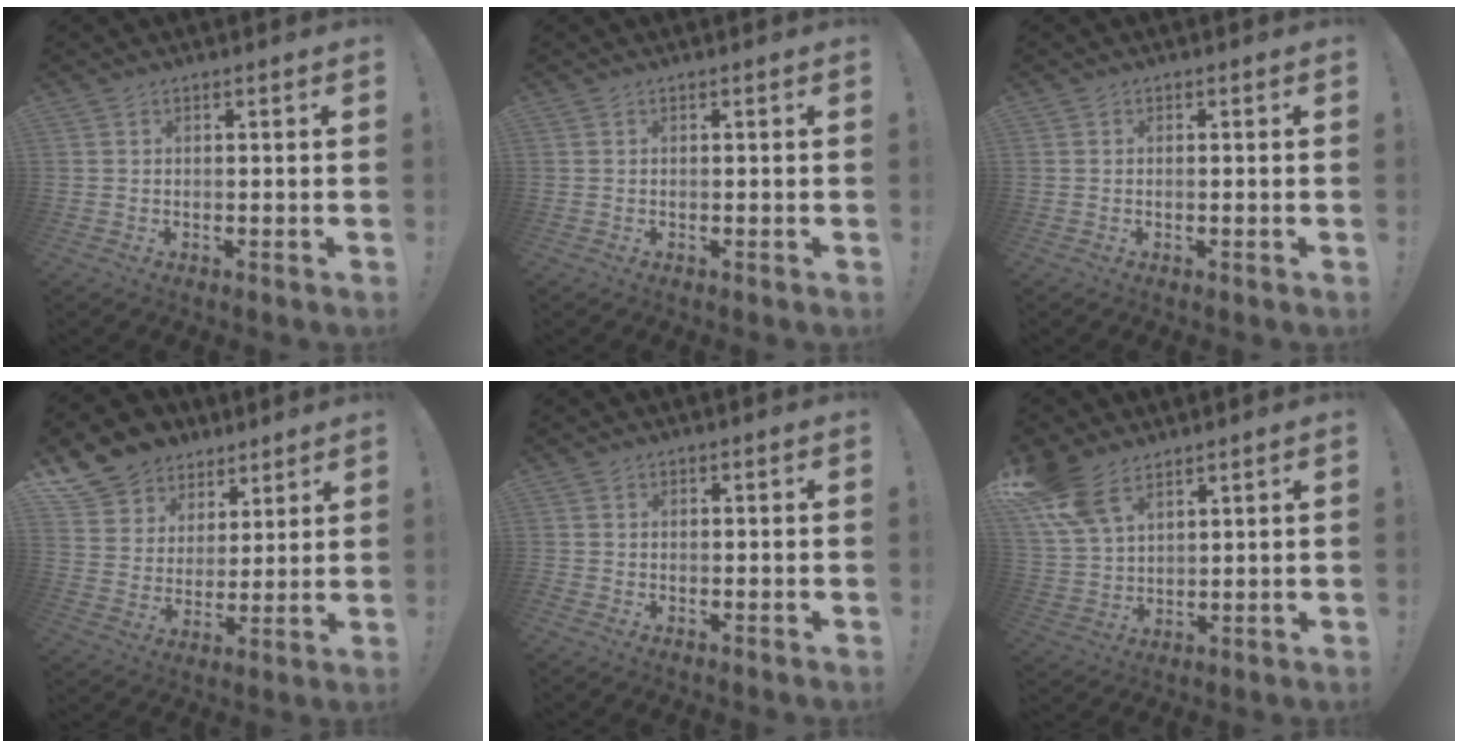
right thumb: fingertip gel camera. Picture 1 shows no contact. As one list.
[{"total": 0.0}, {"total": 0.0}, {"total": 12.1, "force": [8.0, 8.8, 2.3], "torque": [-0.037, -0.062, 0.162]}, {"total": 0.7, "force": [-0.5, 0.6, 0.1], "torque": [0.000, 0.002, -0.008]}, {"total": 11.9, "force": [8.1, 6.3, 6.1], "torque": [-0.111, -0.034, 0.160]}]